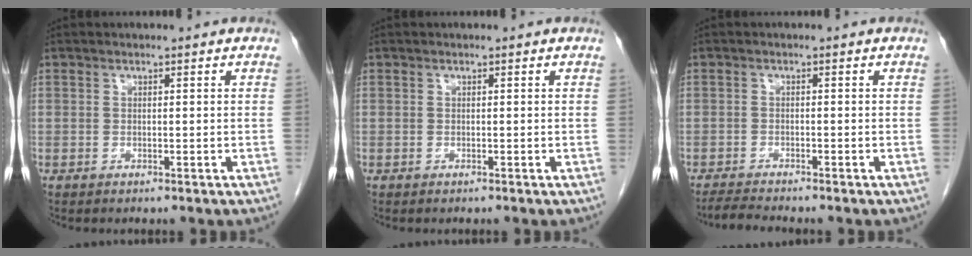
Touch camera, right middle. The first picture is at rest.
{"total": 0.0}
{"total": 2.7, "force": [-2.6, -0.7, 0.6], "torque": [-0.022, -0.017, -0.047]}